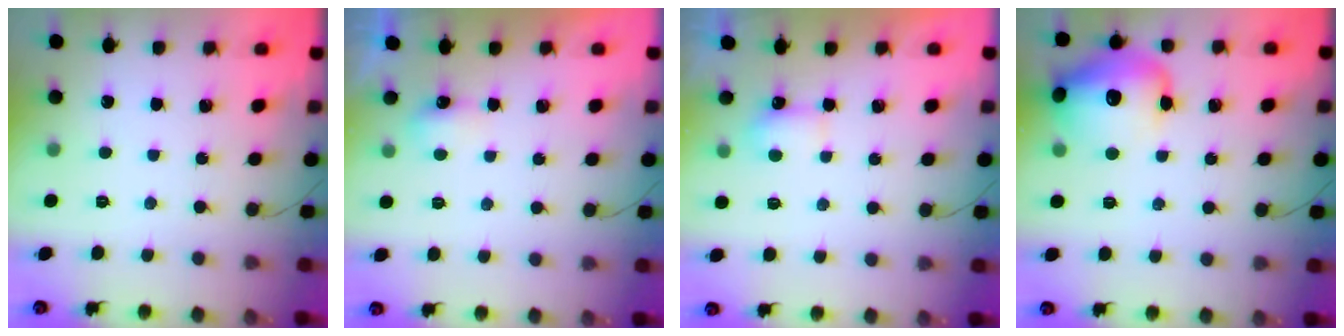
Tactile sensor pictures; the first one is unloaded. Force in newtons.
{"total": 3.5, "press": 3.4, "slide": 0.7}
{"total": 3.6, "press": 3.4, "slide": 1.2}
{"total": 16.2, "press": 16.0, "slide": 2.6}